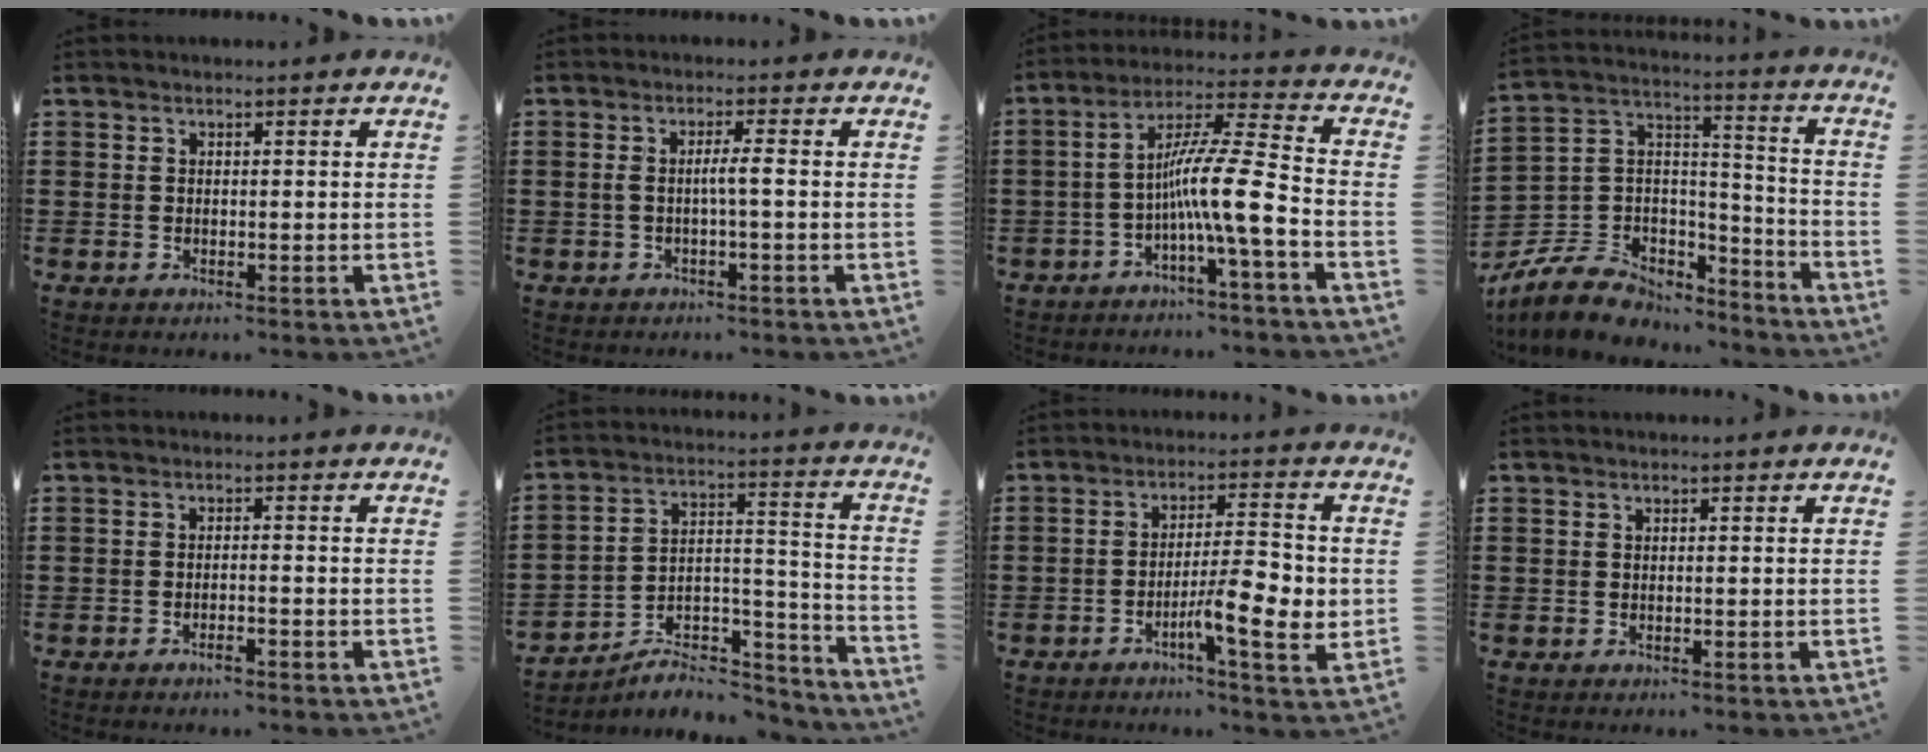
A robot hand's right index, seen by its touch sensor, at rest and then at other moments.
{"total": 2.7, "force": [-0.4, 0.0, 2.6], "torque": [-0.051, -0.002, -0.010]}
{"total": 11.4, "force": [-3.6, 0.7, 10.8], "torque": [-0.203, -0.012, -0.072]}
{"total": 8.5, "force": [-6.5, 5.1, 2.2], "torque": [-0.074, 0.006, -0.128]}
{"total": 1.6, "force": [-1.2, 0.0, 1.0], "torque": [-0.016, -0.004, -0.021]}
{"total": 5.8, "force": [-5.0, 2.4, 1.7], "torque": [-0.024, 0.008, -0.094]}
{"total": 9.4, "force": [-2.4, 1.9, 8.8], "torque": [-0.143, -0.003, -0.040]}
{"total": 0.0}